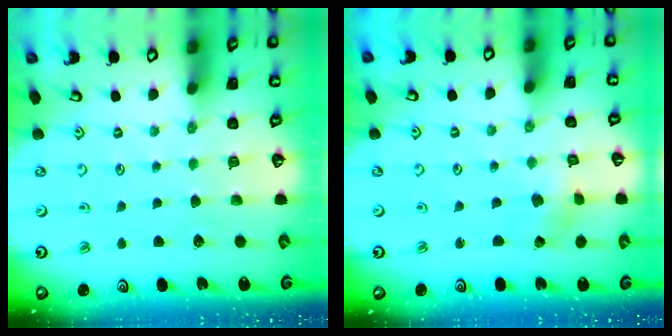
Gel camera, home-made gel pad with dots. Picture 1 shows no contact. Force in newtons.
{"total": 2.2, "press": 2.2, "slide": 0.3}